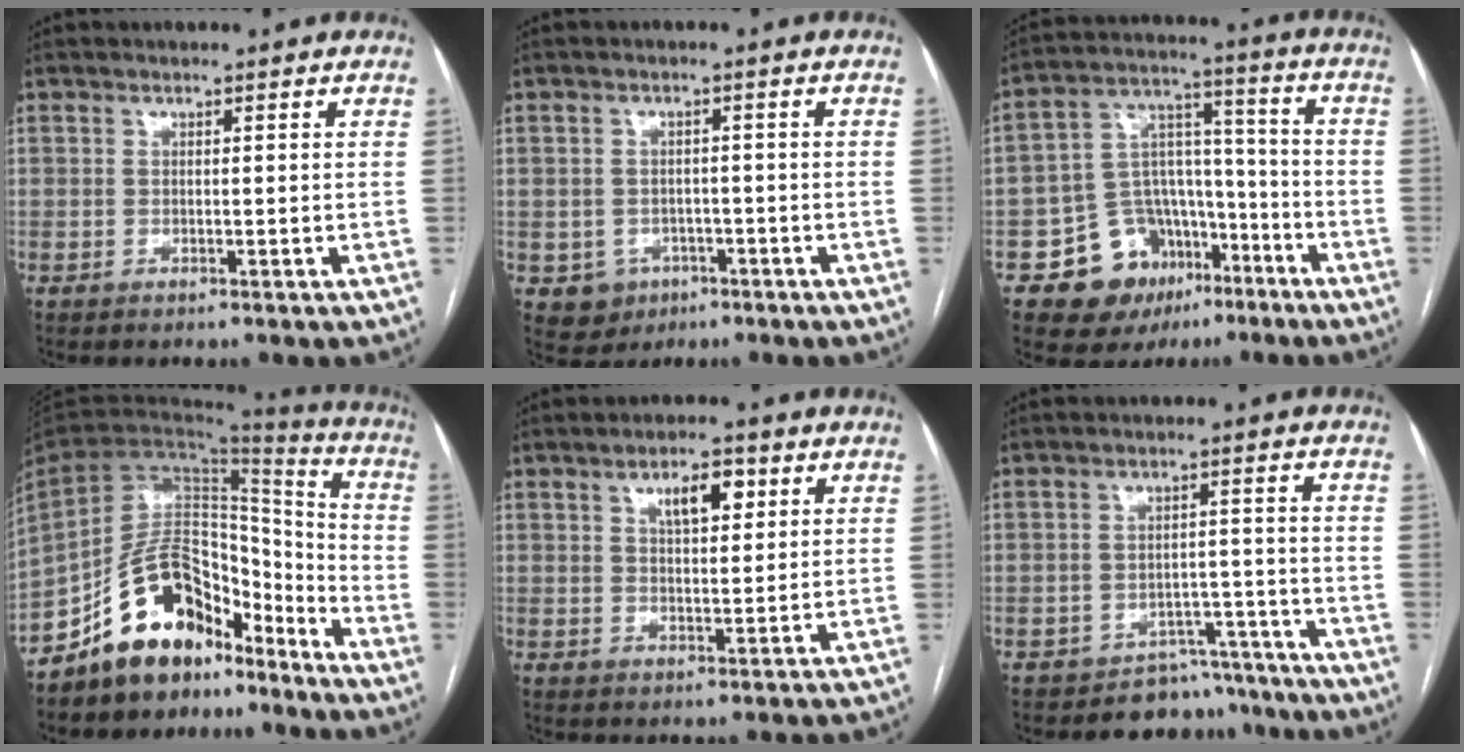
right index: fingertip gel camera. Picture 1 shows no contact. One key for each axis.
{"total": 4.4, "fx": -1.8, "fy": 4.0, "fz": 0.6, "tx": -0.002, "ty": 0.009, "tz": -0.019}
{"total": 13.5, "fx": -7.2, "fy": 10.0, "fz": 5.3, "tx": -0.079, "ty": 0.061, "tz": -0.103}
{"total": 15.1, "fx": -11.4, "fy": 7.7, "fz": 6.4, "tx": -0.115, "ty": 0.060, "tz": -0.197}
{"total": 5.5, "fx": 2.5, "fy": 2.1, "fz": 4.4, "tx": -0.074, "ty": 0.007, "tz": 0.042}
{"total": 6.6, "fx": -5.6, "fy": 3.4, "fz": -0.8, "tx": 0.031, "ty": 0.047, "tz": -0.078}